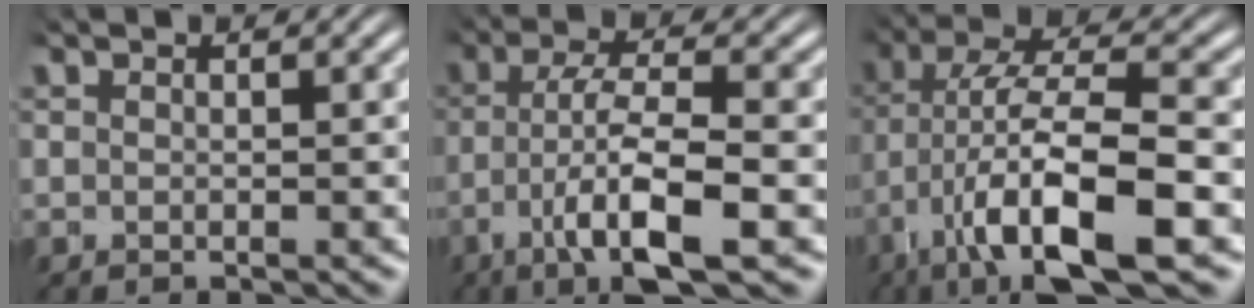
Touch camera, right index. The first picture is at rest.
{"total": 7.0, "force": [-2.3, 2.7, 6.1], "torque": [-0.124, -0.021, -0.028]}
{"total": 9.0, "force": [-2.0, 4.6, 7.5], "torque": [-0.159, -0.027, -0.014]}